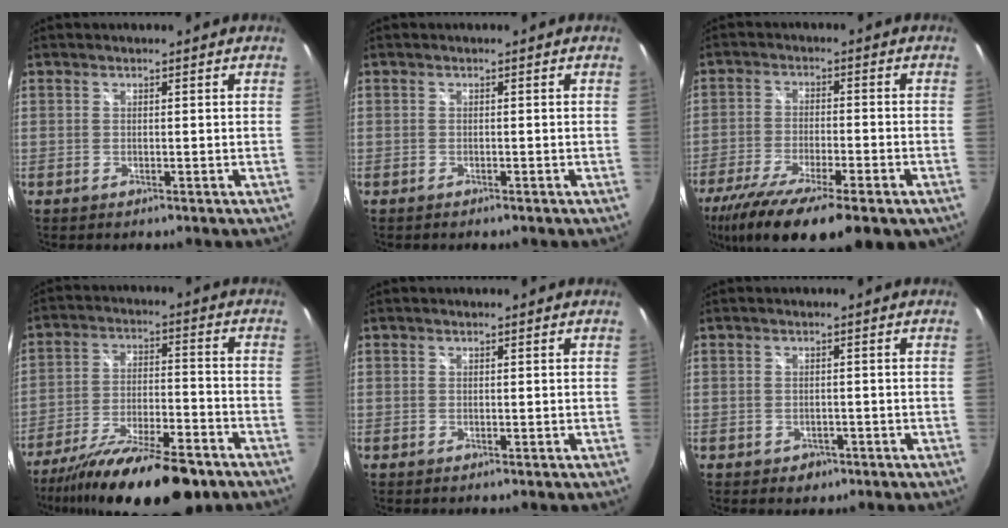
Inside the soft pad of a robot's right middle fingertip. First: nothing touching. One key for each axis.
{"total": 0.7, "fx": -0.6, "fy": 0.2, "fz": 0.2, "tx": -0.006, "ty": -0.002, "tz": -0.011}
{"total": 18.6, "fx": -12.7, "fy": 4.6, "fz": 12.8, "tx": -0.246, "ty": -0.067, "tz": -0.205}
{"total": 21.3, "fx": -16.3, "fy": 5.3, "fz": 12.7, "tx": -0.230, "ty": -0.046, "tz": -0.255}
{"total": 0.0}
{"total": 2.5, "fx": -1.1, "fy": 2.0, "fz": 0.8, "tx": -0.019, "ty": -0.003, "tz": -0.012}